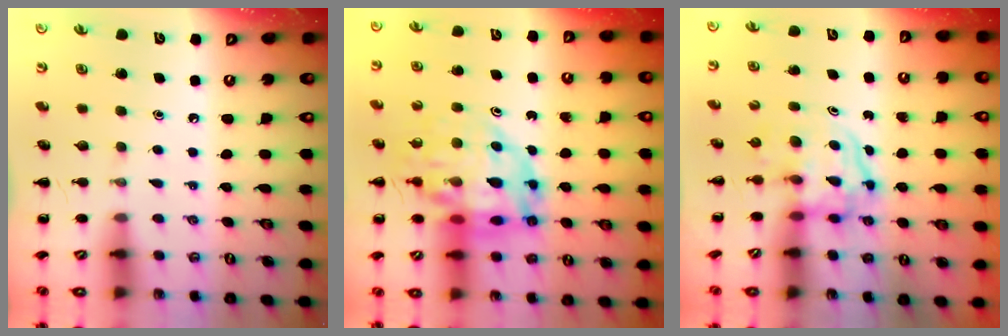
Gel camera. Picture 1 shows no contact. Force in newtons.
{"total": 19.0, "press": 18.4, "slide": 4.7}
{"total": 4.0, "press": 3.9, "slide": 0.6}